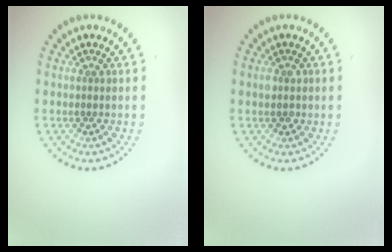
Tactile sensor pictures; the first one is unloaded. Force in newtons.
{"total": 1.2, "press": 1.1, "slide": 0.3}